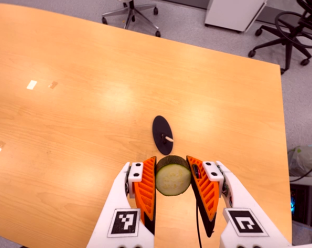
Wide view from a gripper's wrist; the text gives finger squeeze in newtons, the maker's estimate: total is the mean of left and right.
{"total": 11.0, "left": 9.8, "right": 12.2}